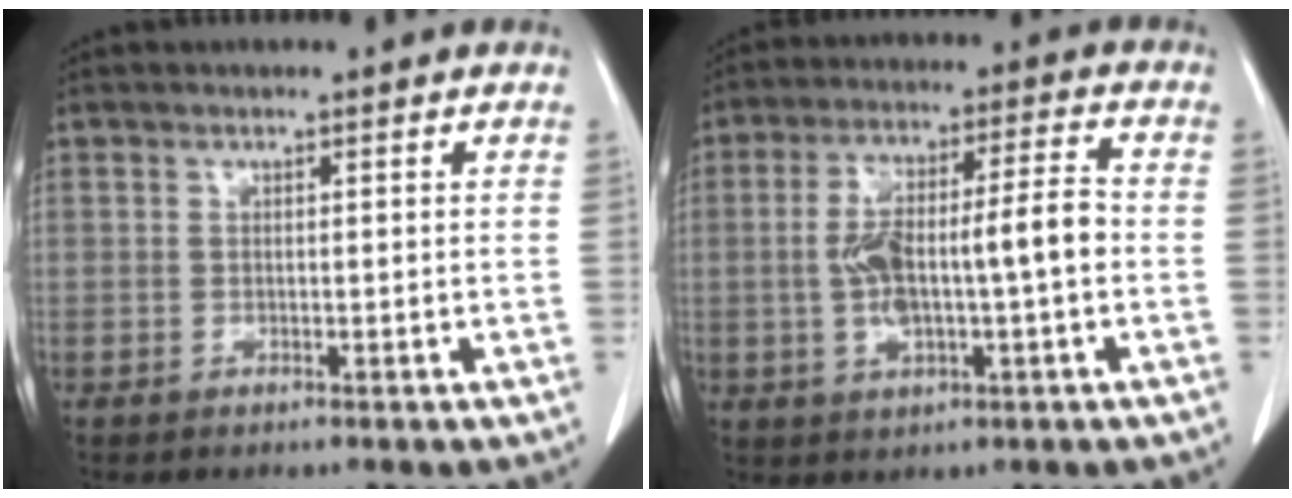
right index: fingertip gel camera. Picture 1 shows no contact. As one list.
[{"total": 11.6, "force": [-1.2, 2.4, 11.2], "torque": [-0.210, 0.023, -0.016]}]